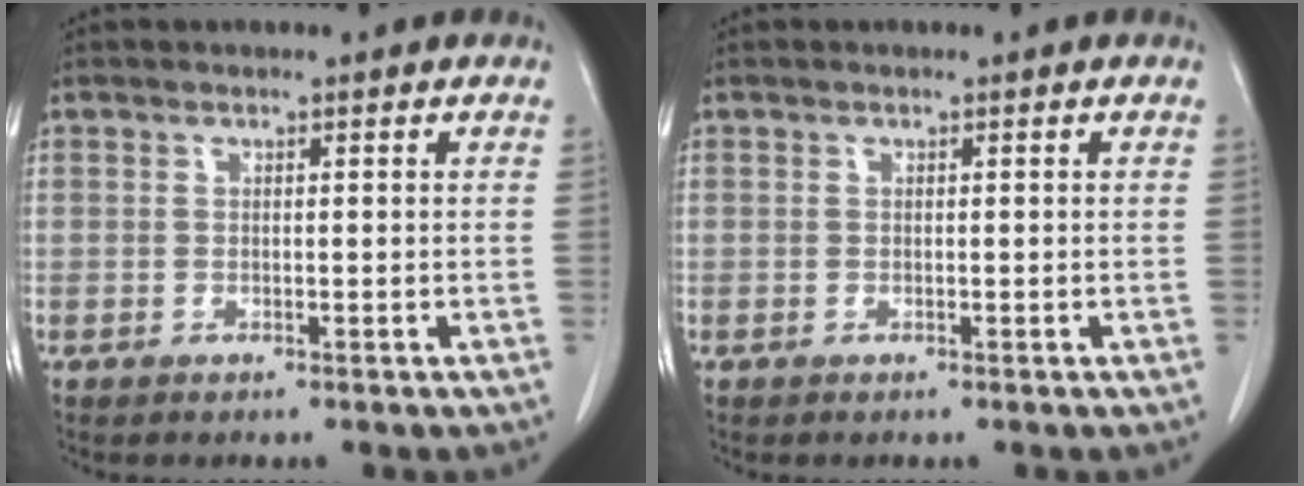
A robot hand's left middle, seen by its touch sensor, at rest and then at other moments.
{"total": 0.0}